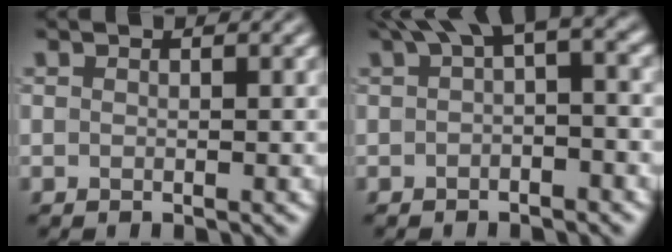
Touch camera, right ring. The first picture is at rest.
{"total": 4.4, "force": [1.3, 1.8, 3.8], "torque": [-0.046, 0.018, 0.010]}